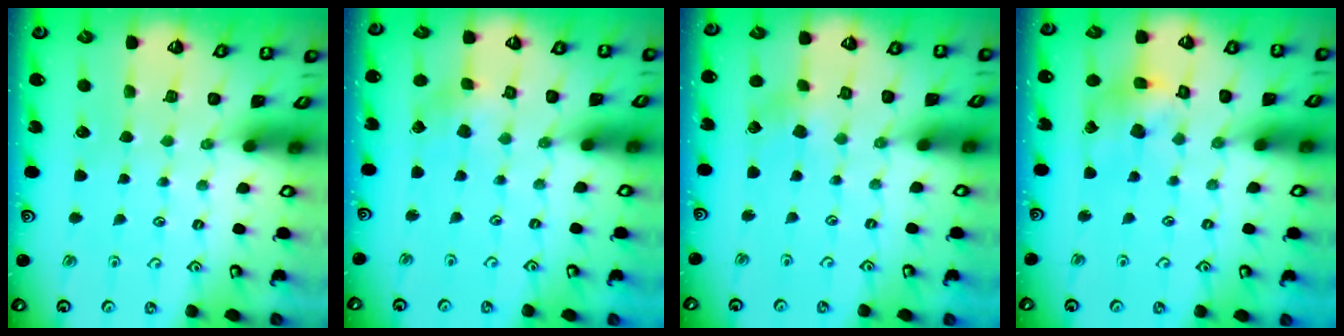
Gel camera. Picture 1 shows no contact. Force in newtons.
{"total": 1.9, "press": 1.9, "slide": 0.2}
{"total": 1.8, "press": 1.8, "slide": 0.4}
{"total": 9.4, "press": 9.4, "slide": 1.1}